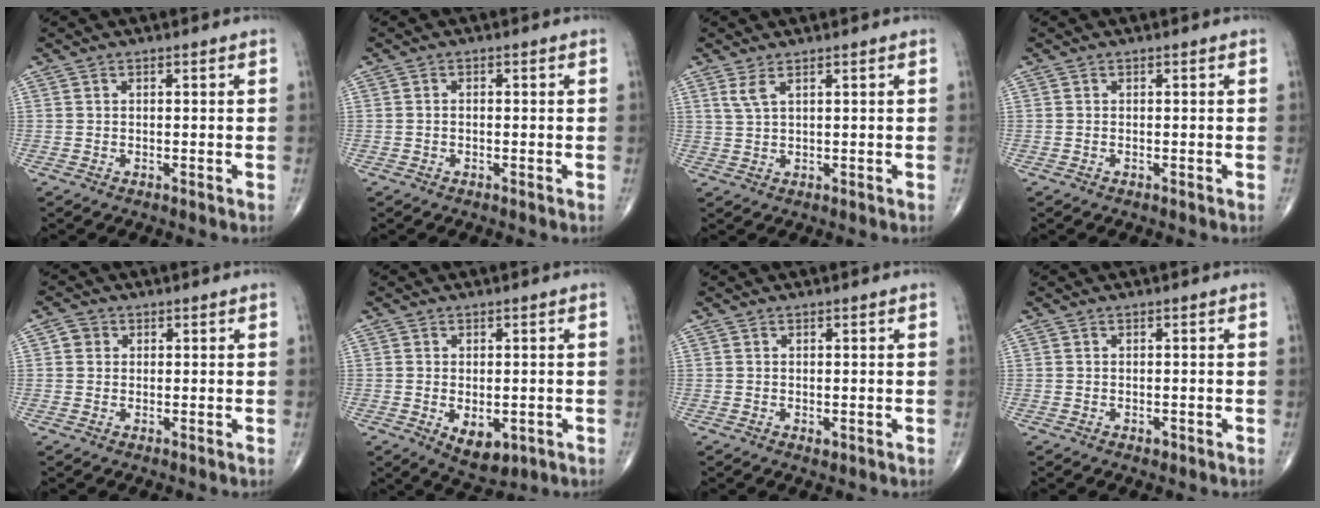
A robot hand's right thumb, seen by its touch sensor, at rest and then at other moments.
{"total": 0.7, "force": [-0.2, 0.5, 0.5], "torque": [-0.009, 0.002, -0.005]}
{"total": 2.5, "force": [1.4, 0.6, 1.9], "torque": [-0.049, -0.001, 0.037]}
{"total": 0.0}
{"total": 2.2, "force": [0.5, 2.0, 0.7], "torque": [-0.002, 0.001, 0.004]}
{"total": 6.4, "force": [-1.7, 3.7, 4.9], "torque": [-0.064, -0.005, -0.011]}
{"total": 0.7, "force": [-0.1, 0.5, 0.6], "torque": [-0.009, -0.003, 0.000]}
{"total": 0.8, "force": [-0.4, 0.5, 0.5], "torque": [-0.007, -0.001, -0.005]}